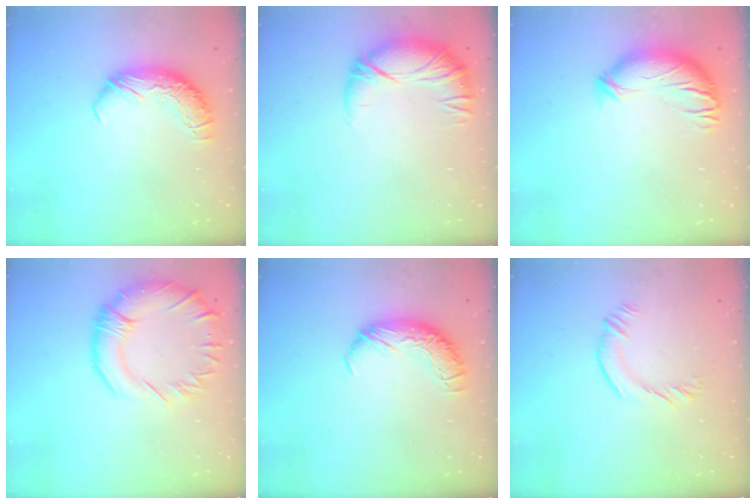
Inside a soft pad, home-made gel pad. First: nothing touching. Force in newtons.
{"total": 3.1, "press": 1.9, "slide": 2.5}
{"total": 3.6, "press": 2.6, "slide": 2.4}
{"total": 5.6, "press": 5.1, "slide": 2.3}
{"total": 0.0}
{"total": 2.5, "press": 2.3, "slide": 0.9}